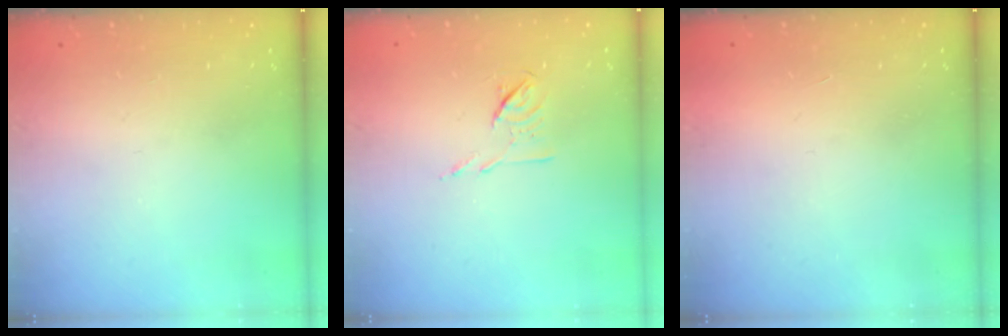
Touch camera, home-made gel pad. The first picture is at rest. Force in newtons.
{"total": 6.4, "press": 6.3, "slide": 1.2}
{"total": 1.5, "press": 1.5, "slide": 0.1}